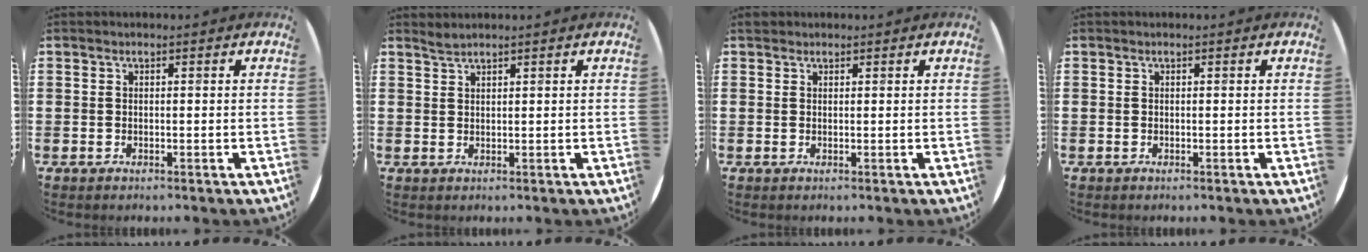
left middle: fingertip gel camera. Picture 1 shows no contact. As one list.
[{"total": 1.2, "force": [1.2, -0.1, 0.1], "torque": [-0.003, -0.001, 0.024]}, {"total": 0.7, "force": [0.7, 0.3, 0.0], "torque": [0.008, 0.000, 0.011]}, {"total": 0.0}]